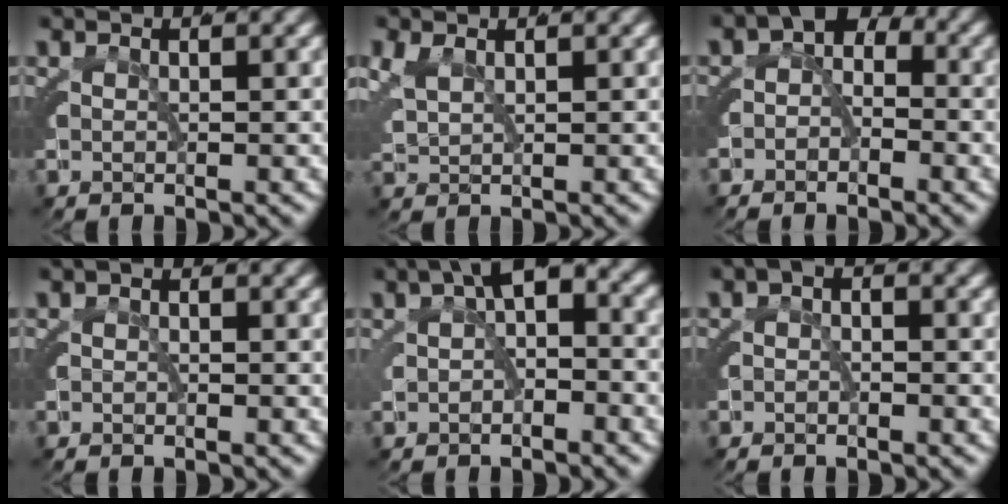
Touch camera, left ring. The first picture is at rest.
{"total": 1.5, "force": [1.0, 0.7, 0.9], "torque": [-0.025, -0.002, 0.028]}
{"total": 2.4, "force": [-1.1, 1.6, 1.4], "torque": [-0.005, -0.010, -0.024]}
{"total": 0.8, "force": [-0.7, -0.3, -0.1], "torque": [0.010, -0.003, -0.014]}
{"total": 2.9, "force": [0.1, 1.0, 2.7], "torque": [-0.025, 0.001, 0.001]}
{"total": 1.0, "force": [-1.0, 0.1, 0.3], "torque": [0.006, 0.000, -0.021]}